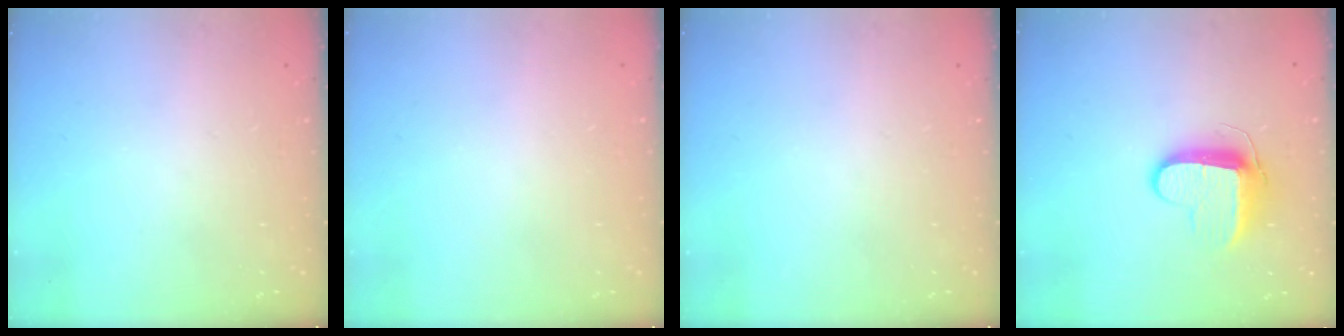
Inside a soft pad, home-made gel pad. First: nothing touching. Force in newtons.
{"total": 0.6, "press": 0.5, "slide": 0.2}
{"total": 0.0}
{"total": 9.7, "press": 9.7, "slide": 0.9}